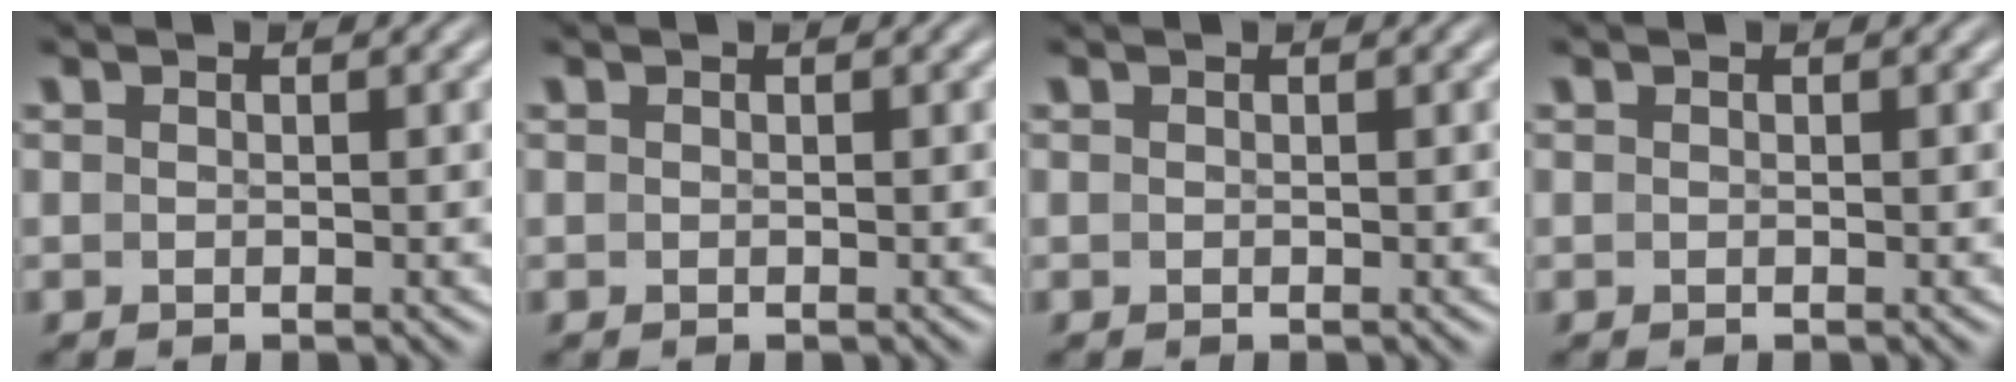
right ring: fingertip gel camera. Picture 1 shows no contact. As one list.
[{"total": 0.0}, {"total": 0.0}, {"total": 0.0}]